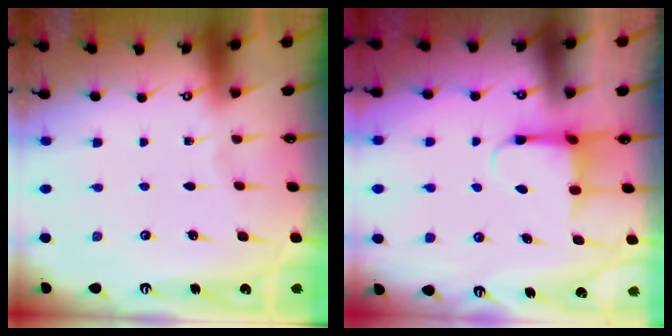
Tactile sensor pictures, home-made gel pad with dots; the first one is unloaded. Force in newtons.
{"total": 3.9, "press": 3.9, "slide": 0.6}